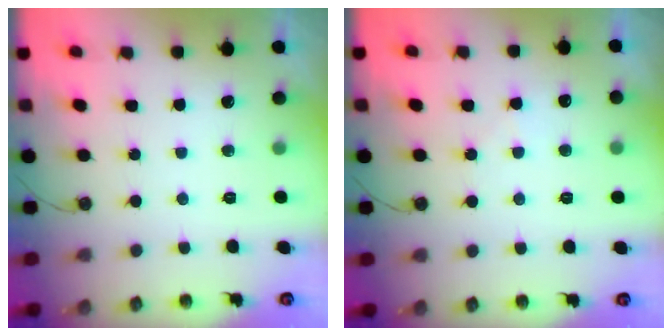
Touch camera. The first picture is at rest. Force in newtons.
{"total": 3.4, "press": 3.3, "slide": 0.6}